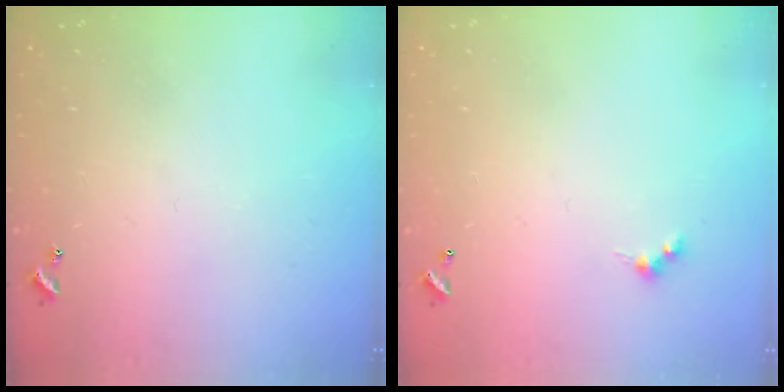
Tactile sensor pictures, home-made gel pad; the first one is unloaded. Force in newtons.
{"total": 2.5, "press": 2.5, "slide": 0.5}